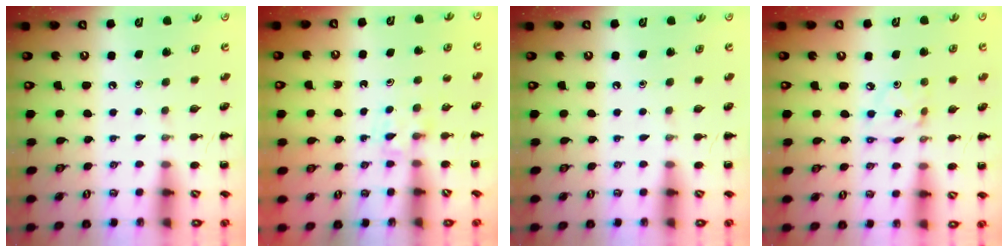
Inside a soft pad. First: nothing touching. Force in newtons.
{"total": 3.8, "press": 3.6, "slide": 1.3}
{"total": 0.0}
{"total": 2.4, "press": 2.4, "slide": 0.4}